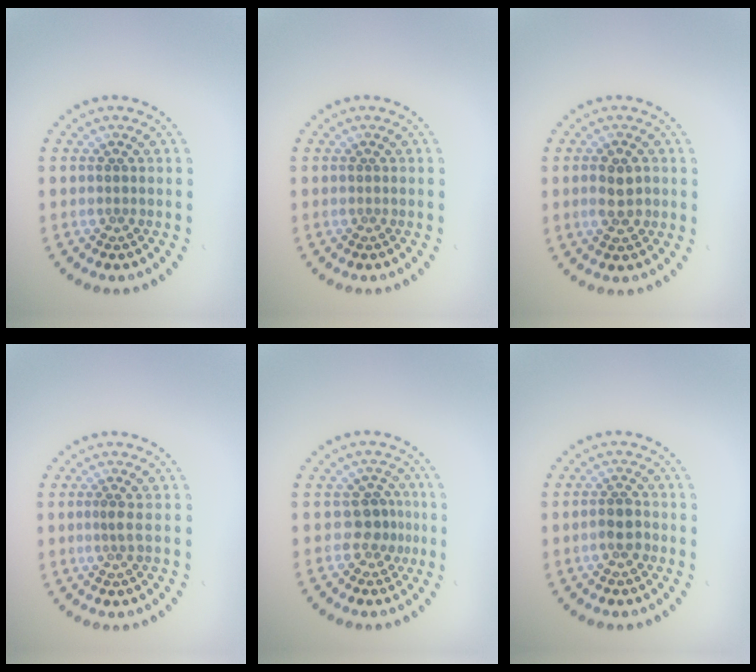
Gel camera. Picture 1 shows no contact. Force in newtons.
{"total": 0.0}
{"total": 2.7, "press": 2.7, "slide": 0.4}
{"total": 0.8, "press": 0.4, "slide": 0.6}
{"total": 2.4, "press": 1.6, "slide": 1.7}
{"total": 1.8, "press": 1.7, "slide": 0.8}